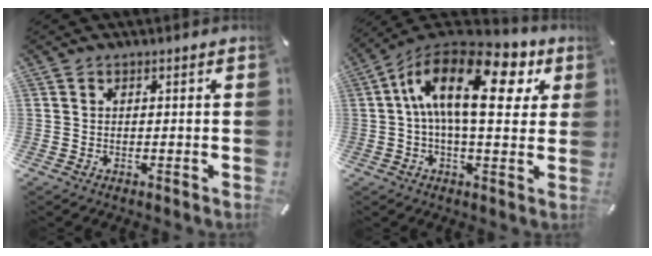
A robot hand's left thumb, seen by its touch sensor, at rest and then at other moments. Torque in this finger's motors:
{"motor_torque": [0.68, 2.97, 2.36, -0.41, 0.79]}